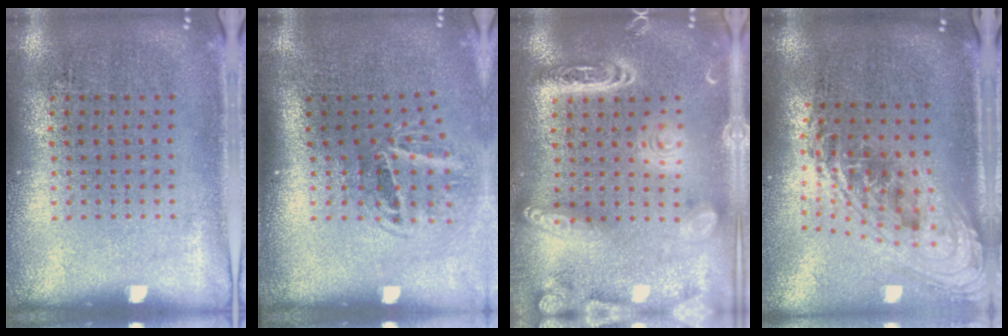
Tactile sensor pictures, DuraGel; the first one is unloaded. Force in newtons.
{"total": 1.9, "press": 1.2, "slide": 1.5}
{"total": 4.1, "press": 4.1, "slide": 0.4}
{"total": 2.3, "press": 1.7, "slide": 1.6}